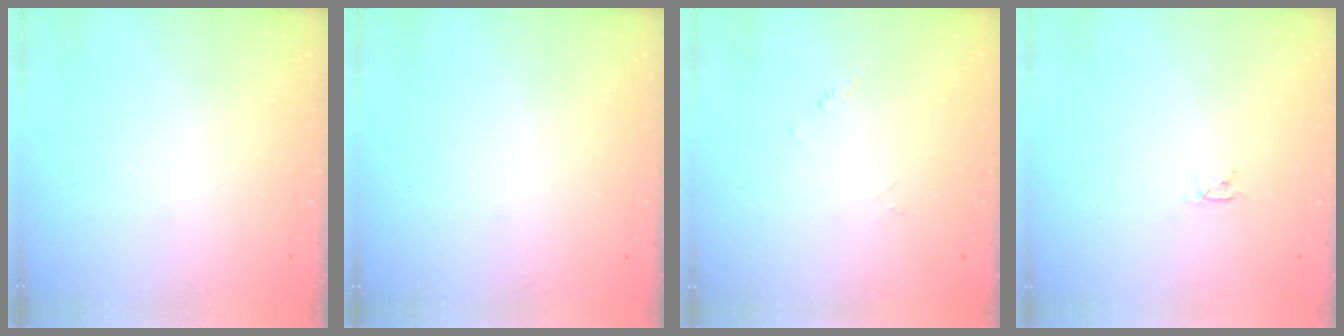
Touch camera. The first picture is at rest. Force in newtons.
{"total": 0.0}
{"total": 0.0}
{"total": 2.8, "press": 2.8, "slide": 0.3}